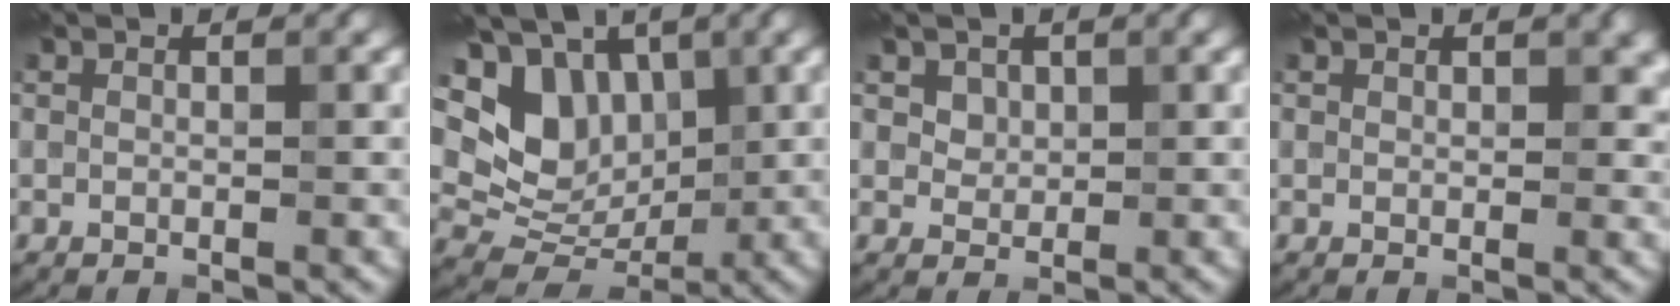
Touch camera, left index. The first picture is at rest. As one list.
[{"total": 7.2, "force": [2.6, 5.4, 3.9], "torque": [-0.079, -0.008, 0.043]}, {"total": 2.5, "force": [1.7, 1.7, 0.7], "torque": [-0.033, -0.002, 0.036]}, {"total": 2.4, "force": [0.9, 1.7, 1.5], "torque": [-0.015, 0.002, 0.008]}]